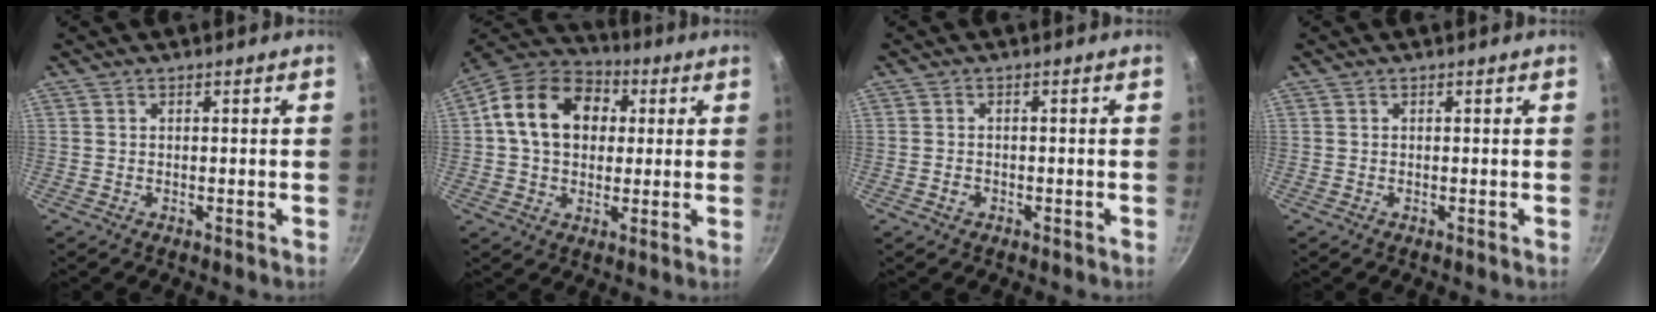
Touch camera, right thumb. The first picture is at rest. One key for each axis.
{"total": 16.3, "fx": 3.0, "fy": 12.4, "fz": 10.1, "tx": -0.149, "ty": 0.026, "tz": 0.036}
{"total": 1.4, "fx": -0.6, "fy": 1.2, "fz": 0.4, "tx": -0.005, "ty": 0.007, "tz": -0.007}
{"total": 0.0}